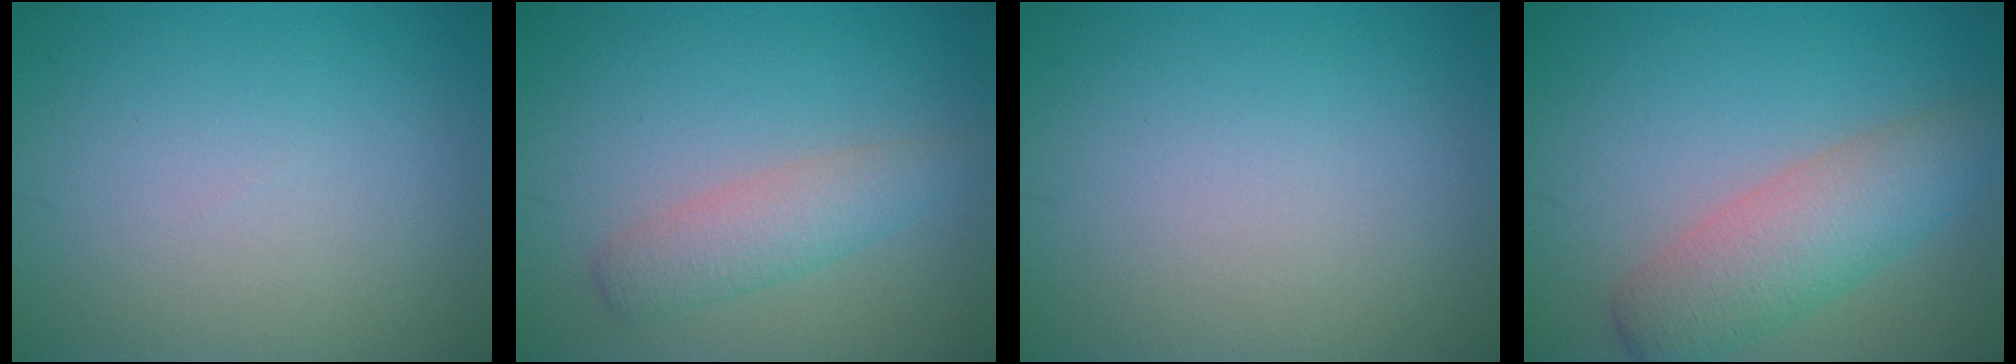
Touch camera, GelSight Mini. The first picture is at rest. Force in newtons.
{"total": 3.0, "press": 3.0, "slide": 0.1}
{"total": 0.0}
{"total": 5.5, "press": 5.5, "slide": 0.3}